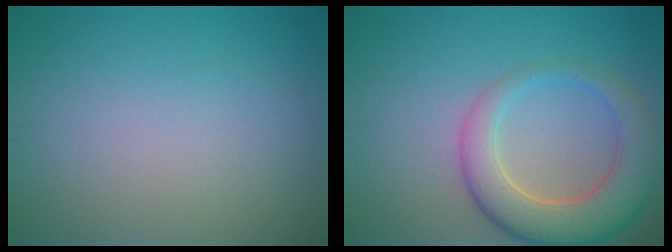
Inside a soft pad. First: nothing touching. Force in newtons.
{"total": 6.6, "press": 6.6, "slide": 0.6}